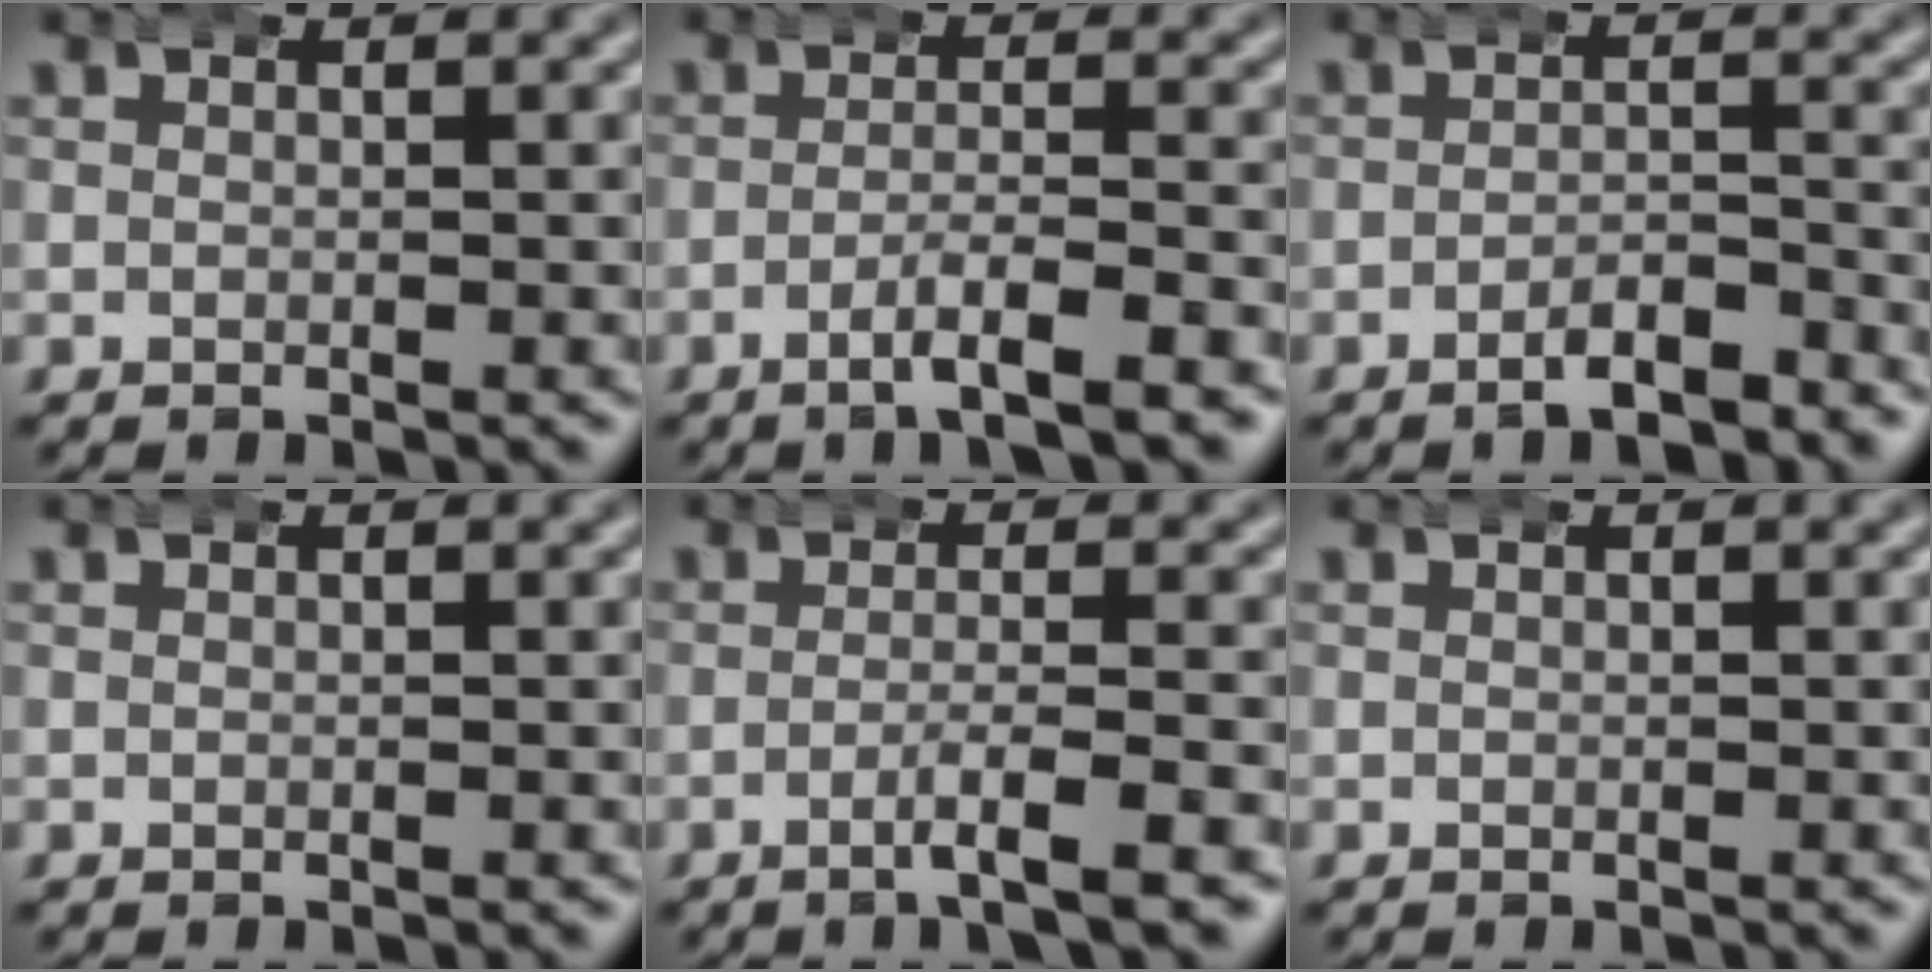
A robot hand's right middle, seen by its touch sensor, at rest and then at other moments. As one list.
[{"total": 4.3, "force": [-2.9, 0.5, 3.1], "torque": [-0.054, -0.004, -0.047]}, {"total": 4.2, "force": [-3.7, 1.0, 1.6], "torque": [-0.020, -0.008, -0.065]}, {"total": 0.0}, {"total": 3.9, "force": [-2.3, 0.1, 3.1], "torque": [-0.058, -0.006, -0.037]}, {"total": 0.0}]